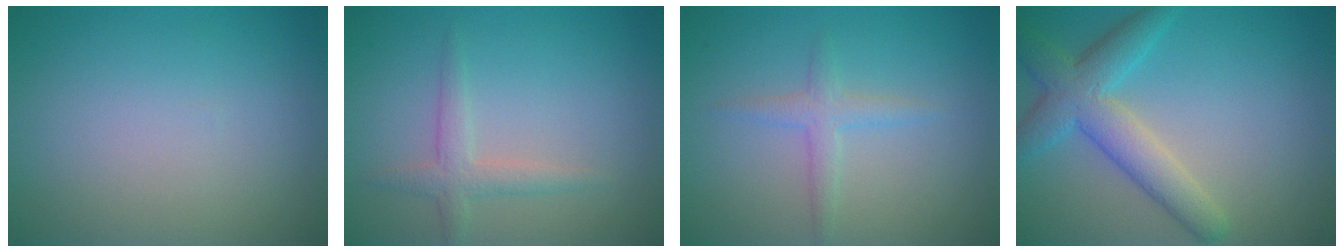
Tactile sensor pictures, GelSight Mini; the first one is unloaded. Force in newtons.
{"total": 2.0, "press": 2.0, "slide": 0.1}
{"total": 1.9, "press": 1.9, "slide": 0.1}
{"total": 5.1, "press": 5.1, "slide": 0.2}